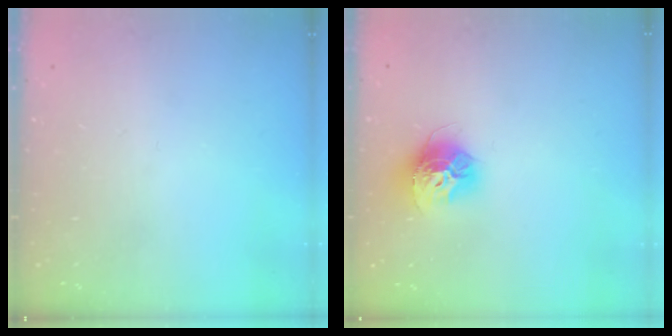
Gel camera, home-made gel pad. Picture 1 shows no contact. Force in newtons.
{"total": 12.8, "press": 12.8, "slide": 1.1}